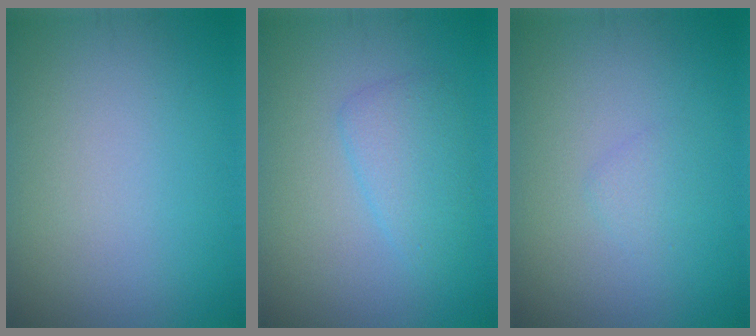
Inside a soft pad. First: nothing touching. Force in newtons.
{"total": 2.6, "press": 2.6, "slide": 0.1}
{"total": 1.0, "press": 1.0, "slide": 0.1}